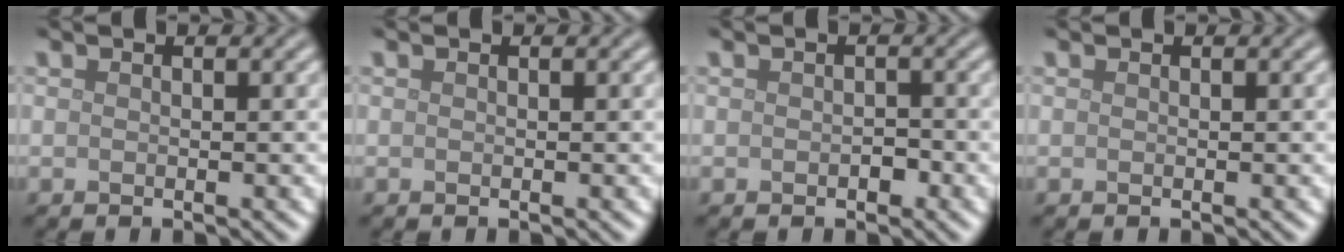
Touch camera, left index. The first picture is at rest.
{"total": 0.0}
{"total": 1.1, "force": [-0.3, 0.7, 0.7], "torque": [-0.011, -0.002, -0.005]}
{"total": 0.0}